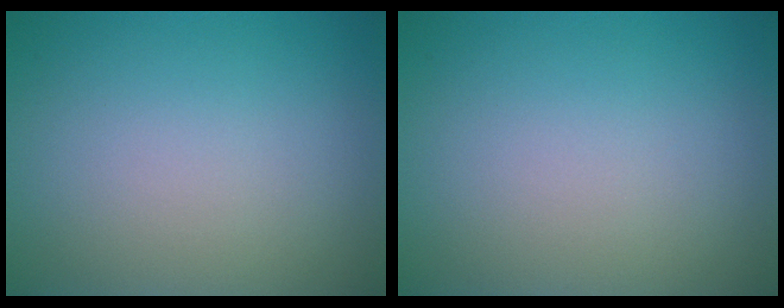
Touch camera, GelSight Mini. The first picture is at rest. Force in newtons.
{"total": 0.0}